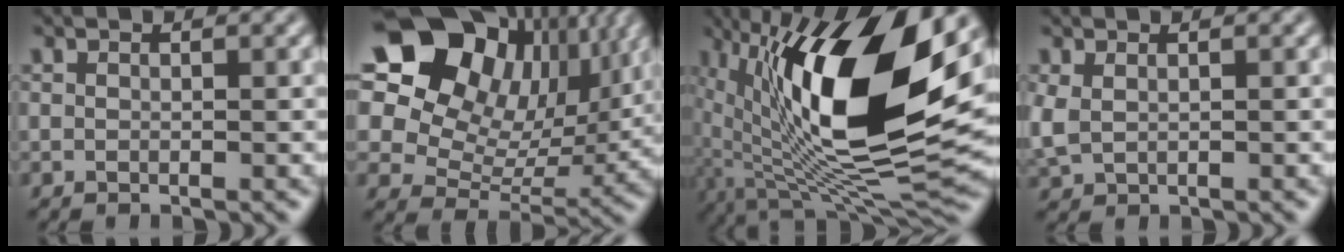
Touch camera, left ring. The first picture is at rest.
{"total": 15.2, "force": [7.4, 10.6, 8.0], "torque": [-0.156, 0.038, 0.127]}
{"total": 14.8, "force": [3.8, 5.4, 13.3], "torque": [-0.230, -0.007, 0.065]}
{"total": 2.2, "force": [0.0, 1.7, 1.5], "torque": [-0.045, 0.000, 0.009]}